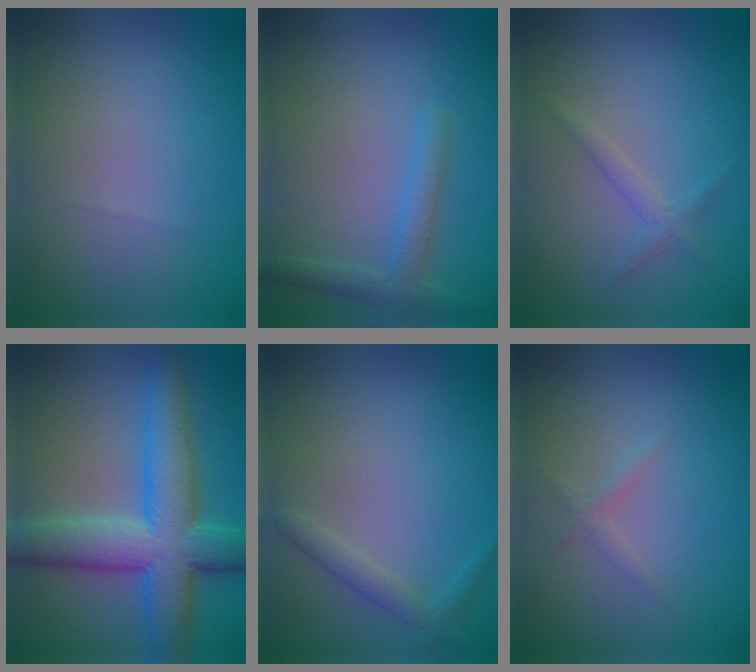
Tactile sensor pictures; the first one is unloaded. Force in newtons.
{"total": 2.3, "press": 2.3, "slide": 0.1}
{"total": 1.4, "press": 1.4, "slide": 0.1}
{"total": 8.0, "press": 8.0, "slide": 0.3}
{"total": 1.5, "press": 1.5, "slide": 0.1}
{"total": 0.9, "press": 0.9, "slide": 0.0}